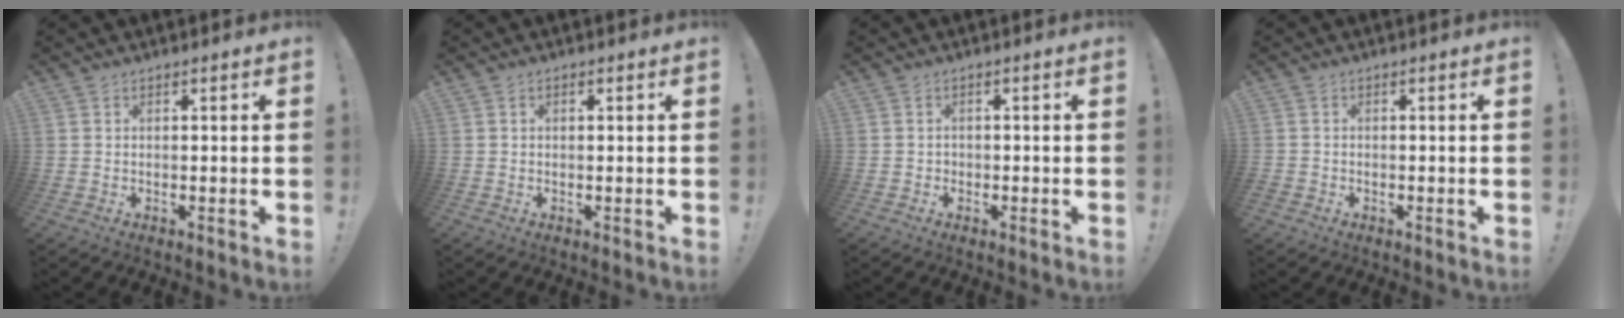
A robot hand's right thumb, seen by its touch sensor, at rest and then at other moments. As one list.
[{"total": 0.5, "force": [0.0, 0.3, 0.4], "torque": [-0.012, 0.003, 0.001]}, {"total": 1.3, "force": [-0.6, 1.0, 0.3], "torque": [-0.011, 0.007, -0.011]}, {"total": 1.0, "force": [-0.7, 0.7, 0.0], "torque": [0.001, 0.003, -0.013]}]